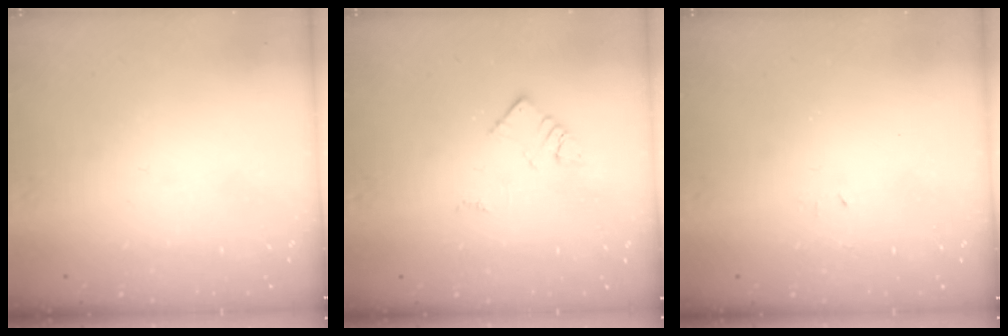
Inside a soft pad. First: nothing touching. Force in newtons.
{"total": 2.9, "press": 2.9, "slide": 0.2}
{"total": 2.9, "press": 2.9, "slide": 0.4}